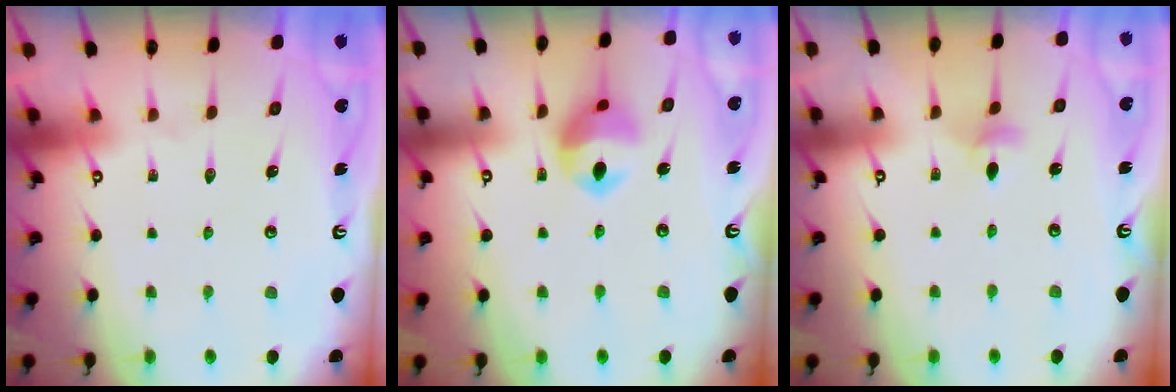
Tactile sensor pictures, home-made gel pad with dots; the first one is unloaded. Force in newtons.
{"total": 11.2, "press": 11.2, "slide": 0.8}
{"total": 3.9, "press": 3.9, "slide": 0.5}